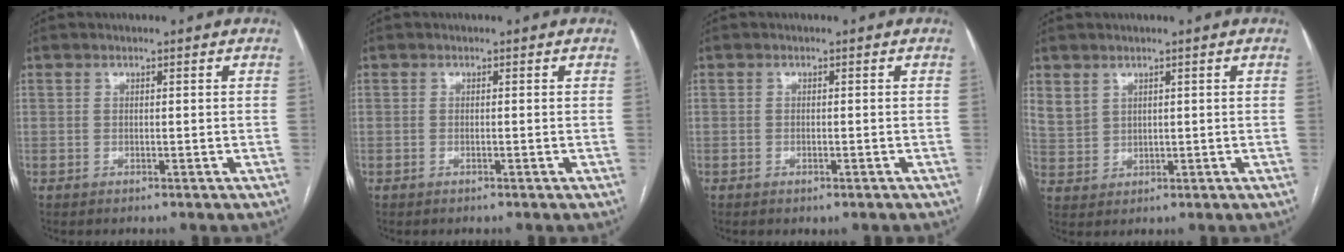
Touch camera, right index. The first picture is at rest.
{"total": 0.0}
{"total": 0.6, "force": [-0.3, 0.3, 0.4], "torque": [-0.006, -0.001, -0.001]}
{"total": 3.9, "force": [2.6, 2.7, 1.1], "torque": [-0.026, 0.003, 0.065]}